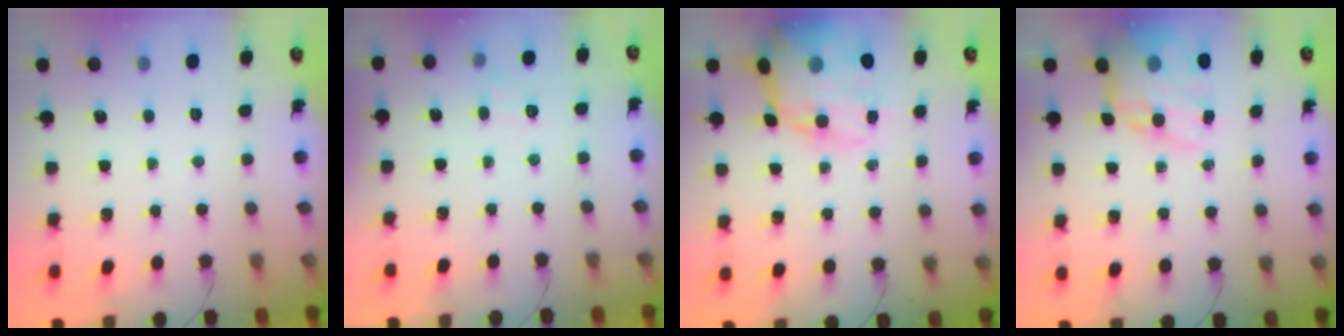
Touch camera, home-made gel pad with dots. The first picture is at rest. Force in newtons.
{"total": 5.6, "press": 5.4, "slide": 1.4}
{"total": 17.7, "press": 17.2, "slide": 4.2}
{"total": 15.9, "press": 15.4, "slide": 4.0}